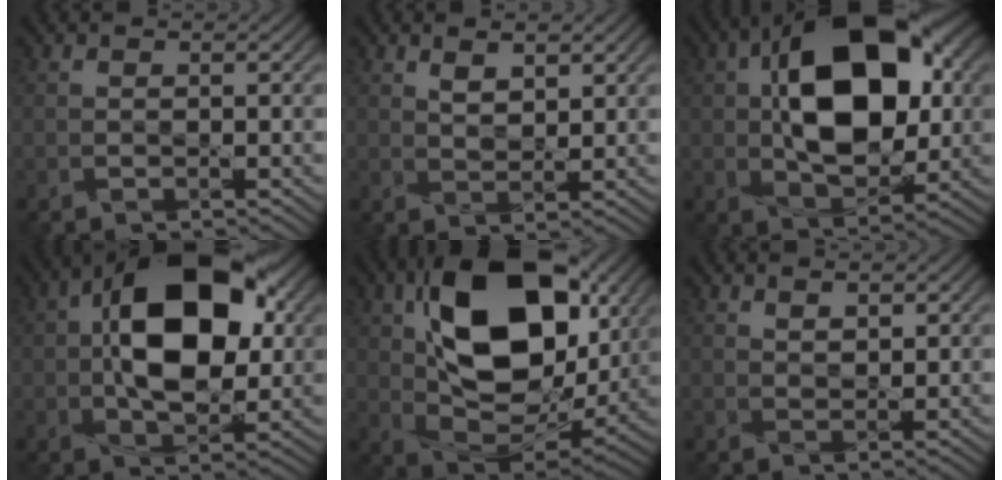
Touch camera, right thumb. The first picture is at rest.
{"total": 2.8, "force": [1.9, 1.0, 1.7], "torque": [-0.033, -0.002, 0.040]}
{"total": 15.5, "force": [2.5, 9.2, 12.2], "torque": [-0.201, 0.025, 0.038]}
{"total": 13.8, "force": [1.8, 7.6, 11.4], "torque": [-0.189, 0.024, 0.022]}
{"total": 18.2, "force": [5.7, 10.7, 13.5], "torque": [-0.248, 0.013, 0.101]}
{"total": 1.8, "force": [1.5, 0.4, 1.0], "torque": [-0.014, -0.003, 0.031]}